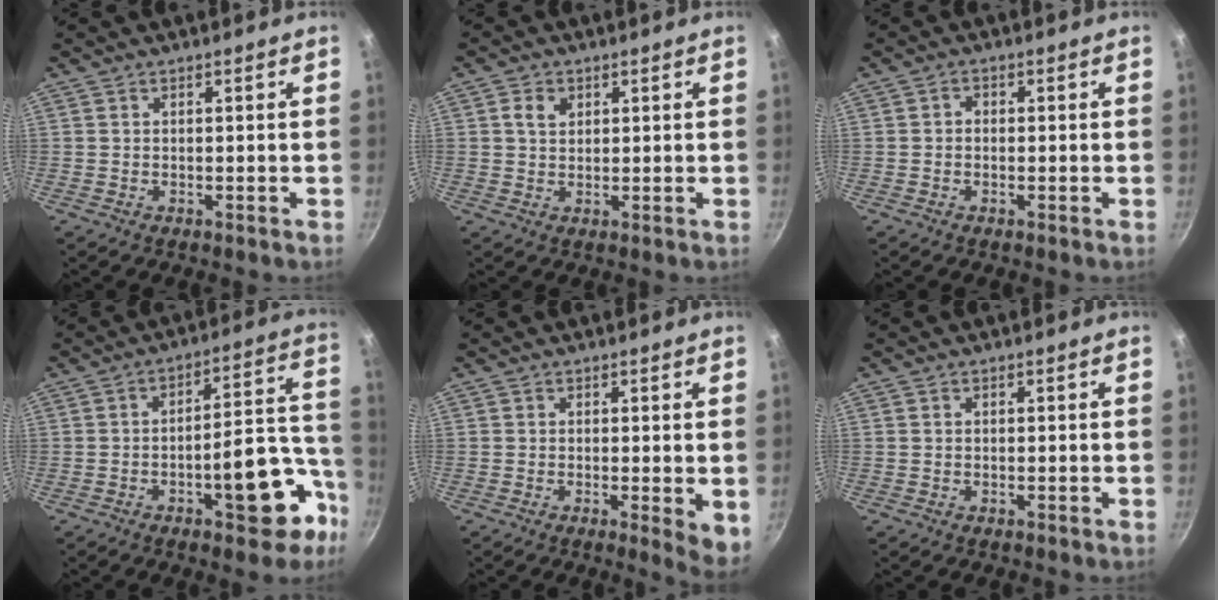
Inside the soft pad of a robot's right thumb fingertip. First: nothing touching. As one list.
[{"total": 3.3, "force": [1.1, 2.5, 1.8], "torque": [-0.021, 0.001, 0.019]}, {"total": 1.4, "force": [-0.3, 1.1, 0.7], "torque": [-0.012, 0.007, -0.007]}, {"total": 15.2, "force": [-6.6, 6.3, 12.2], "torque": [-0.119, 0.068, -0.086]}, {"total": 4.6, "force": [-0.3, 1.5, 4.4], "torque": [-0.048, -0.011, -0.005]}, {"total": 0.0}]